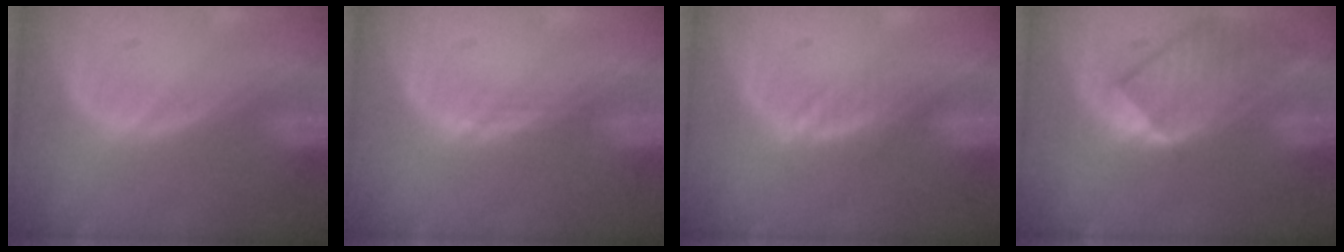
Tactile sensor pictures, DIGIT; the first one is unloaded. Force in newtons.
{"total": 1.0, "press": 0.7, "slide": 0.7}
{"total": 2.0, "press": 2.0, "slide": 0.2}
{"total": 8.8, "press": 7.9, "slide": 4.0}